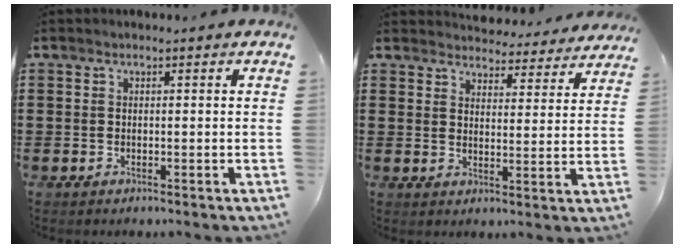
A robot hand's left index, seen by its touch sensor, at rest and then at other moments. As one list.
[{"total": 4.3, "force": [4.3, 0.3, 0.0], "torque": [-0.013, -0.032, 0.073]}]